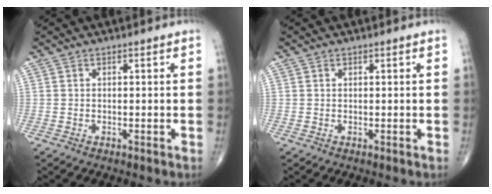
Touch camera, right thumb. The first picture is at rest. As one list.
[{"total": 0.0}]